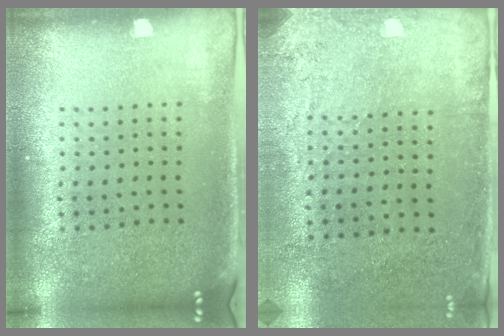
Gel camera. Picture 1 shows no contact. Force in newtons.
{"total": 2.8, "press": 2.3, "slide": 1.6}